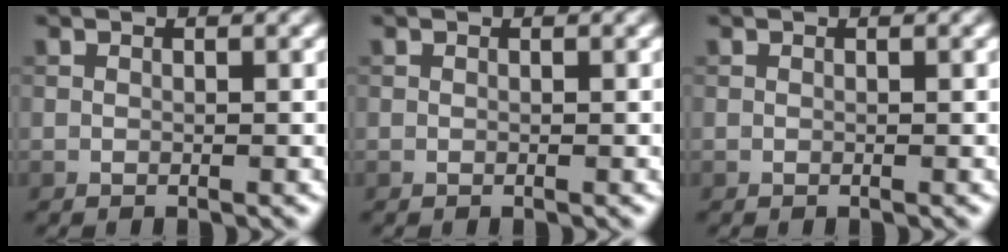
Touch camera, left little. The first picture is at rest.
{"total": 0.0}
{"total": 0.0}